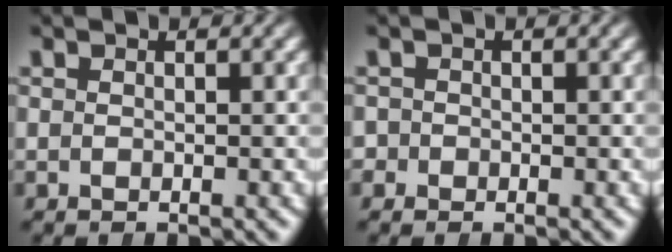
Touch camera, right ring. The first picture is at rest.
{"total": 1.4, "force": [-0.6, 1.3, -0.1], "torque": [-0.001, -0.002, -0.014]}